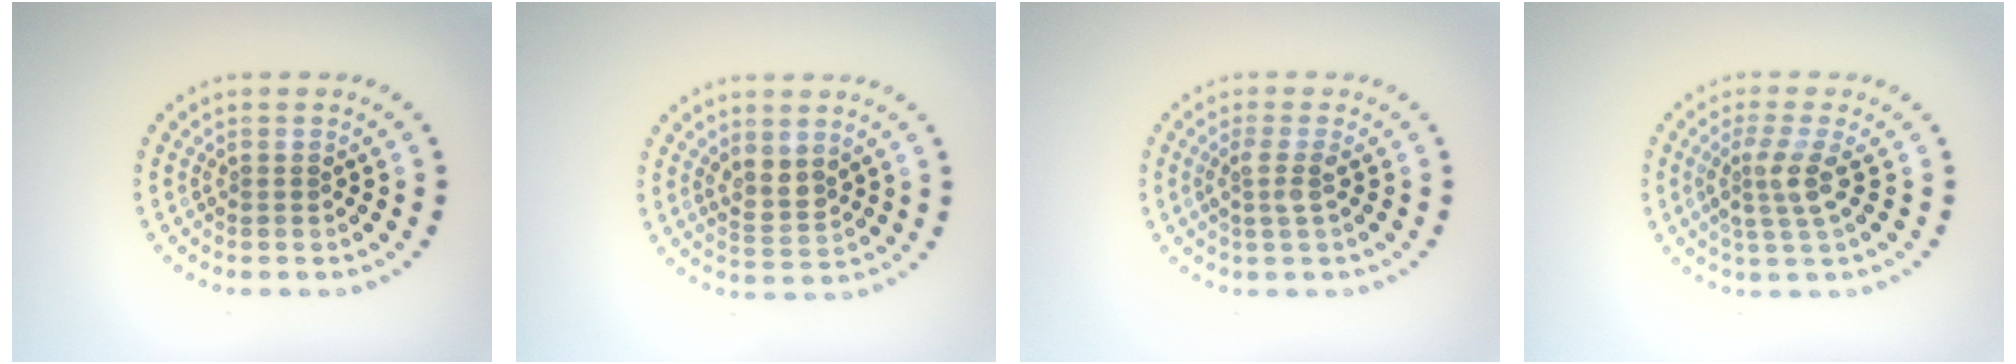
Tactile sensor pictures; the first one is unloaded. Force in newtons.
{"total": 2.4, "press": 2.2, "slide": 1.0}
{"total": 1.8, "press": 1.2, "slide": 1.3}
{"total": 2.8, "press": 2.1, "slide": 1.8}